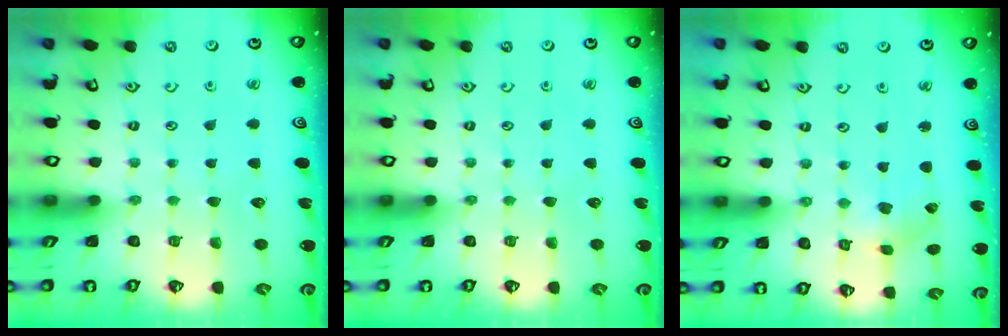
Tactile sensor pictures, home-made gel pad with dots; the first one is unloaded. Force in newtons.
{"total": 0.0}
{"total": 1.7, "press": 1.7, "slide": 0.3}